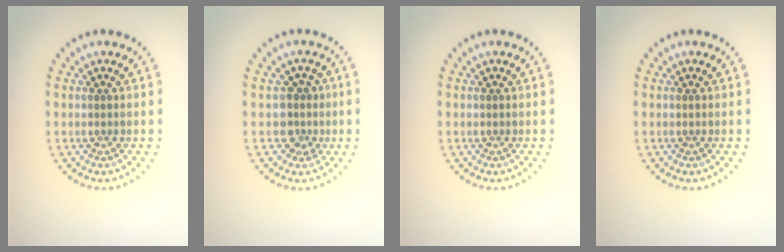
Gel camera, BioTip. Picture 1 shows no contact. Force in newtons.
{"total": 2.4, "press": 1.9, "slide": 1.4}
{"total": 0.0}
{"total": 0.0}